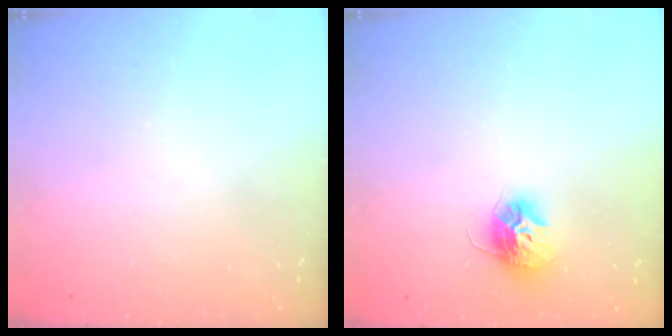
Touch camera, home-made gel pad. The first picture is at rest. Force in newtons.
{"total": 10.5, "press": 10.4, "slide": 0.9}